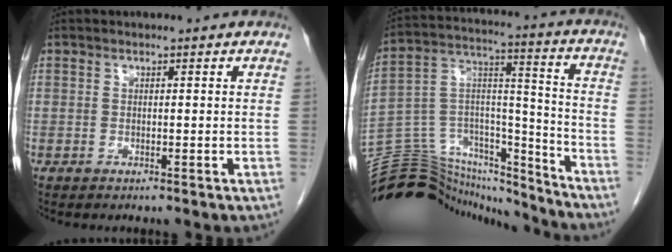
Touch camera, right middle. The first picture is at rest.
{"total": 23.0, "force": [-21.8, 5.7, 4.7], "torque": [-0.114, 0.051, -0.346]}